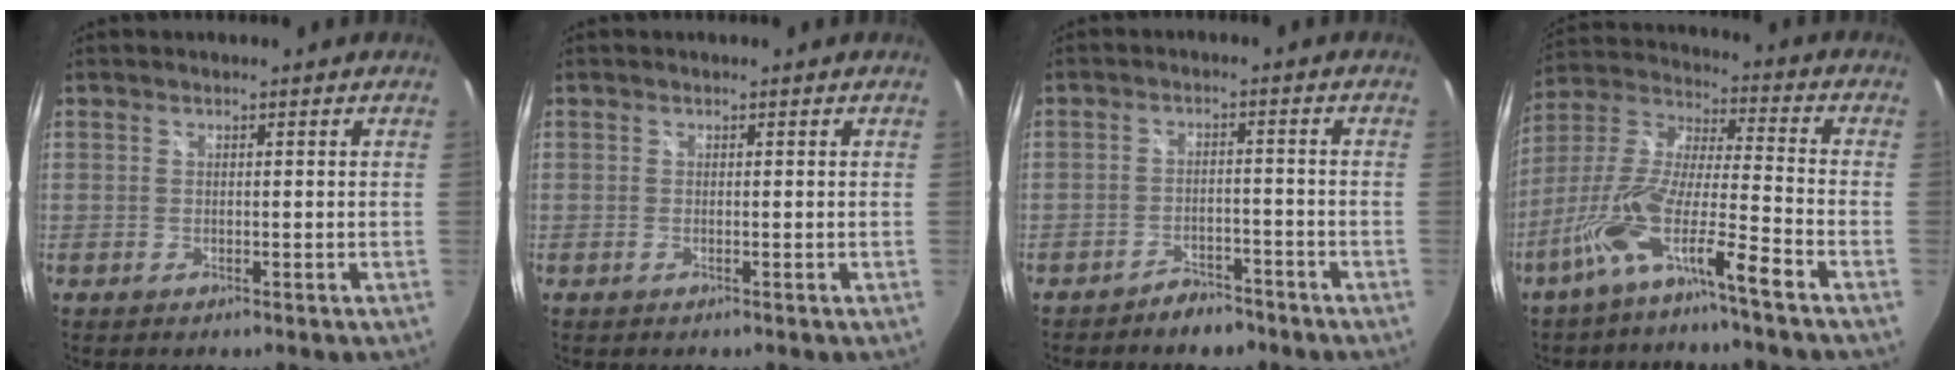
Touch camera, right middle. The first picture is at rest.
{"total": 0.0}
{"total": 4.7, "force": [-4.1, 2.0, 1.2], "torque": [-0.034, 0.010, -0.056]}
{"total": 12.1, "force": [-7.6, 0.4, 9.5], "torque": [-0.189, -0.003, -0.145]}